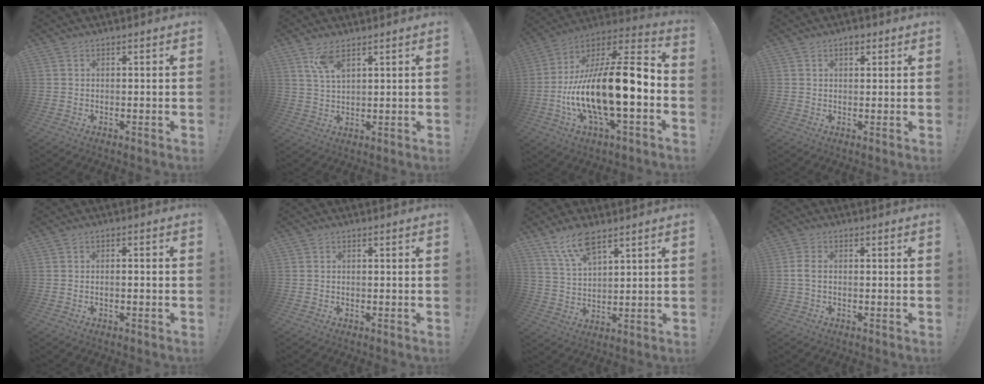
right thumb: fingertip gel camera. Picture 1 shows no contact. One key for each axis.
{"total": 6.6, "fx": 3.9, "fy": 2.4, "fz": 4.7, "tx": -0.087, "ty": -0.013, "tz": 0.072}
{"total": 21.5, "fx": -4.3, "fy": 6.7, "fz": 20.0, "tx": -0.364, "ty": 0.006, "tz": -0.072}
{"total": 1.9, "fx": 1.1, "fy": 1.1, "fz": 1.1, "tx": -0.006, "ty": -0.006, "tz": 0.015}
{"total": 1.5, "fx": -1.0, "fy": 0.3, "fz": 1.1, "tx": -0.018, "ty": 0.005, "tz": -0.017}
{"total": 0.0}
{"total": 9.5, "fx": 6.9, "fy": 3.4, "fz": 5.5, "tx": -0.107, "ty": -0.024, "tz": 0.129}
{"total": 2.9, "fx": -0.2, "fy": 1.6, "fz": 2.4, "tx": -0.060, "ty": 0.008, "tz": -0.003}